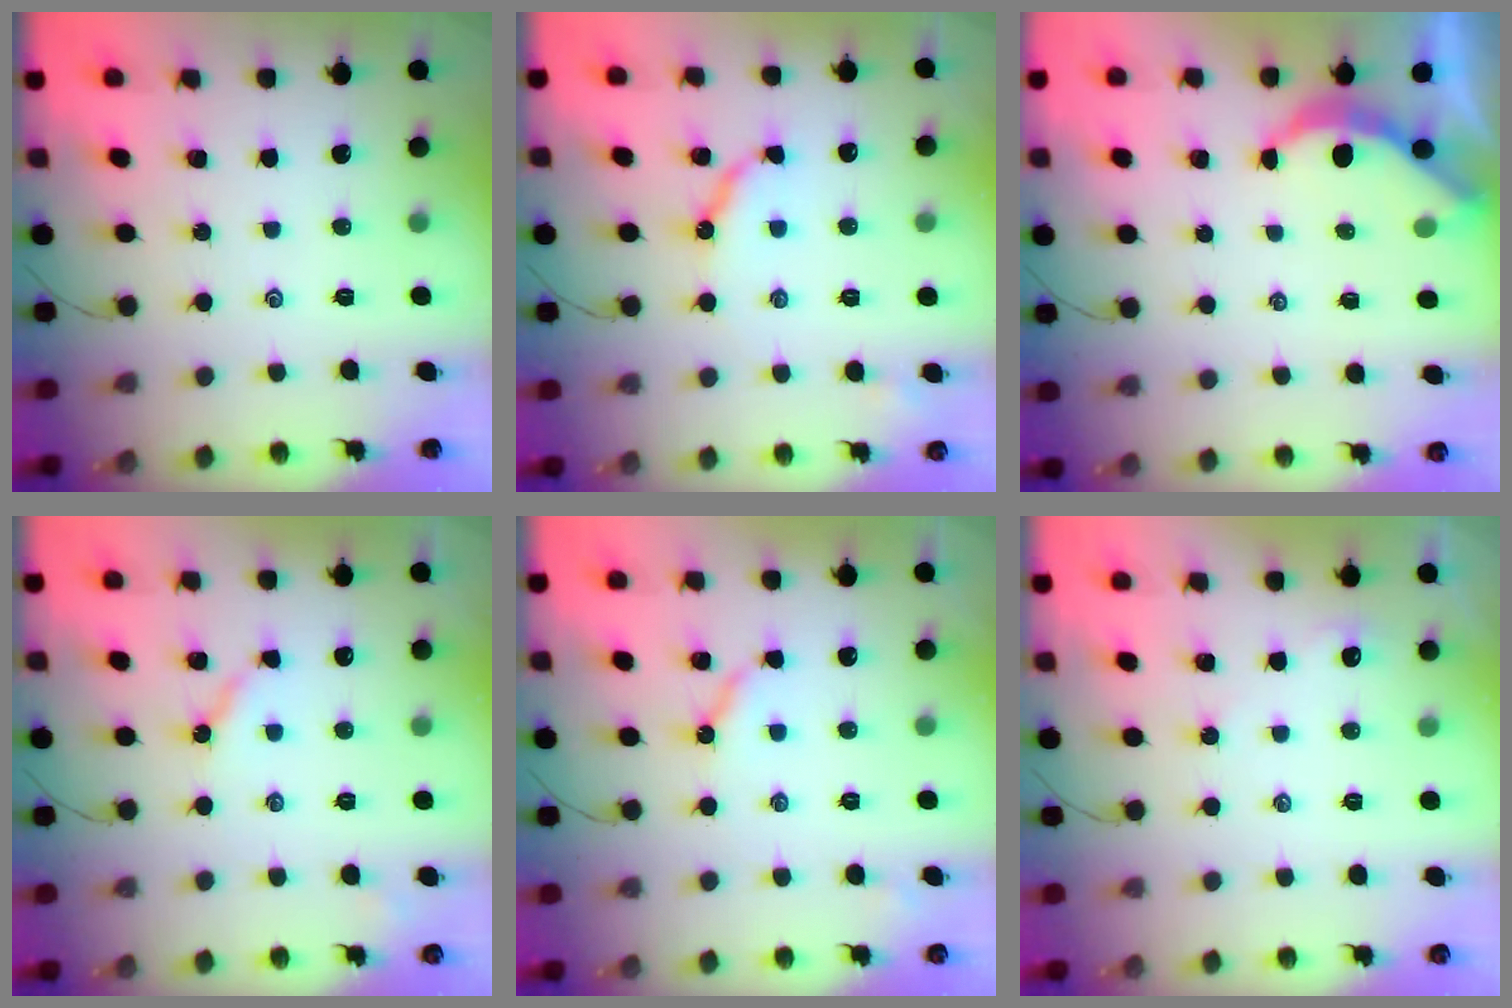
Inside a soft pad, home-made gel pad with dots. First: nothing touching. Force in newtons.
{"total": 7.8, "press": 7.8, "slide": 0.6}
{"total": 4.4, "press": 4.4, "slide": 0.3}
{"total": 3.6, "press": 3.6, "slide": 0.1}
{"total": 4.6, "press": 4.6, "slide": 0.4}
{"total": 2.0, "press": 2.0, "slide": 0.3}